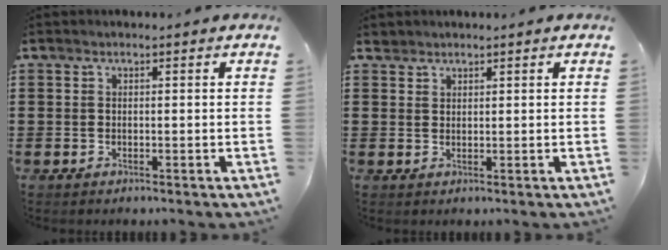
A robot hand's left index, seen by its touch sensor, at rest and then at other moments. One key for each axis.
{"total": 1.3, "fx": 1.2, "fy": 0.6, "fz": 0.0, "tx": -0.004, "ty": 0.002, "tz": 0.023}